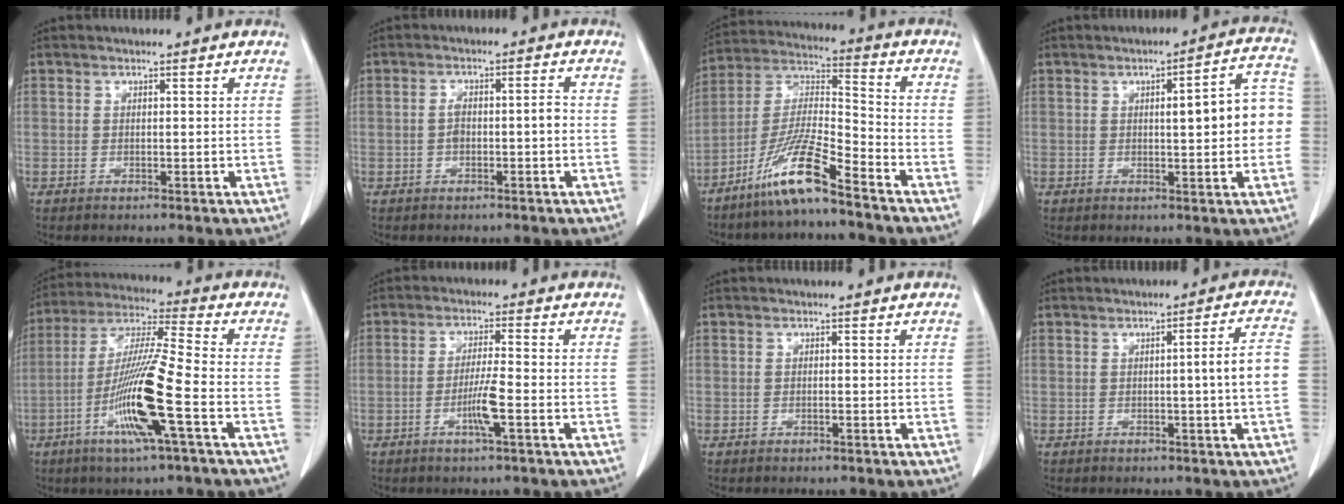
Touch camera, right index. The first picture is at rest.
{"total": 3.6, "force": [-0.6, 1.1, 3.4], "torque": [-0.065, 0.011, -0.010]}
{"total": 11.7, "force": [-8.1, 0.3, 8.5], "torque": [-0.176, -0.016, -0.162]}
{"total": 9.0, "force": [0.2, 1.8, 8.9], "torque": [-0.108, 0.029, 0.001]}
{"total": 14.3, "force": [-5.0, -0.3, 13.4], "torque": [-0.269, -0.013, -0.101]}
{"total": 4.8, "force": [-1.7, -0.3, 4.4], "torque": [-0.084, -0.007, -0.035]}
{"total": 0.0}
{"total": 5.2, "force": [-0.6, -0.8, 5.1], "torque": [-0.069, 0.005, -0.010]}